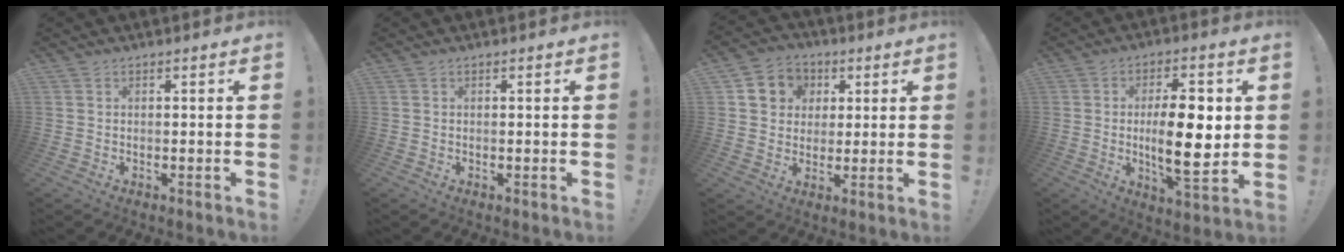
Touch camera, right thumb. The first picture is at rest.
{"total": 0.0}
{"total": 9.1, "force": [2.2, 8.4, 2.7], "torque": [-0.032, -0.005, 0.048]}
{"total": 16.0, "force": [0.6, 5.9, 14.9], "torque": [-0.234, -0.012, -0.001]}